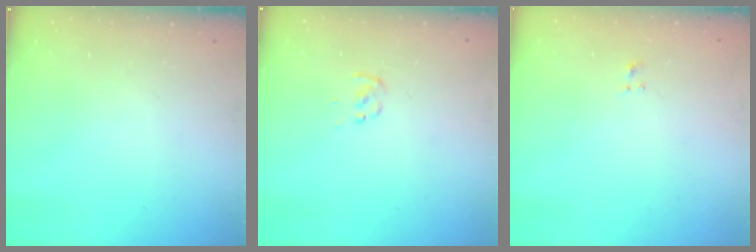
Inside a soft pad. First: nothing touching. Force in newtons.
{"total": 1.1, "press": 1.1, "slide": 0.2}
{"total": 0.9, "press": 0.5, "slide": 0.7}